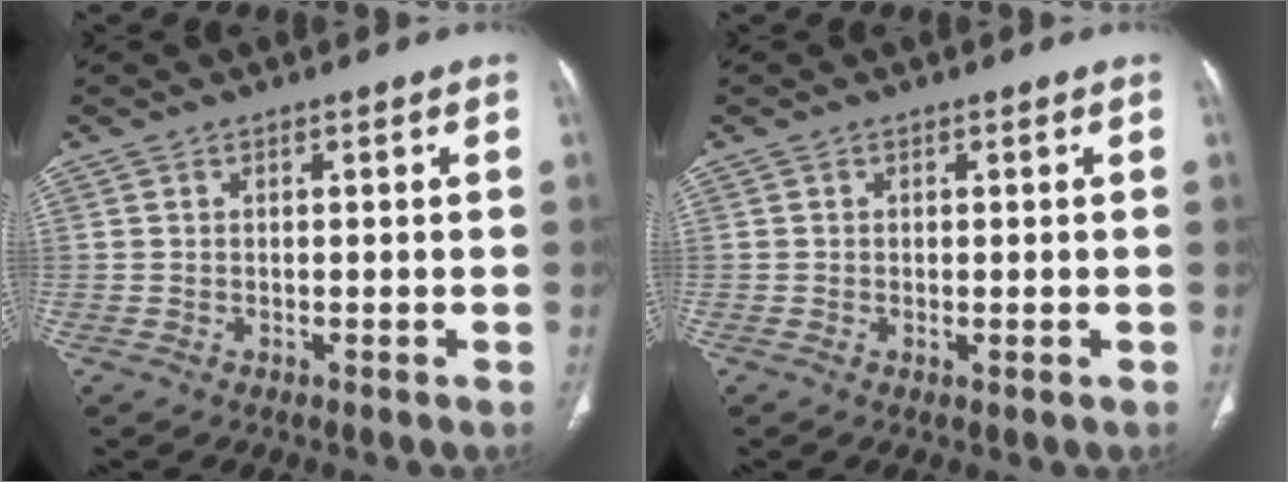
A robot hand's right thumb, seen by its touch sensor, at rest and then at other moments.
{"total": 0.6, "force": [-0.1, 0.3, 0.5], "torque": [-0.013, -0.004, -0.001]}